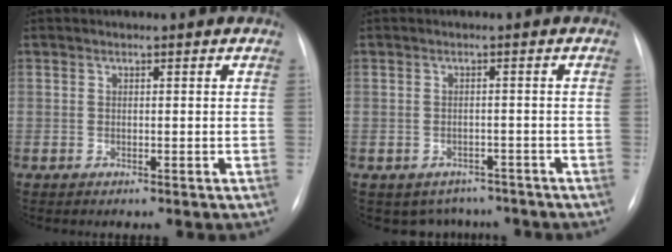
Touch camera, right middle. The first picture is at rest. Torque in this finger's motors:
{"motor_torque": [-0.21, 0.08, -0.02, 0.00]}